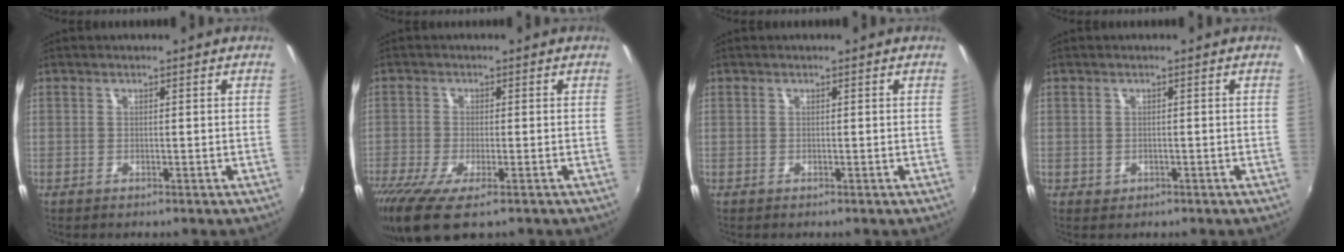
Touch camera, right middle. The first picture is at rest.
{"total": 10.2, "force": [-6.4, 3.0, 7.3], "torque": [-0.167, -0.046, -0.114]}
{"total": 0.0}
{"total": 1.0, "force": [-0.3, 1.0, 0.3], "torque": [-0.004, -0.003, -0.002]}